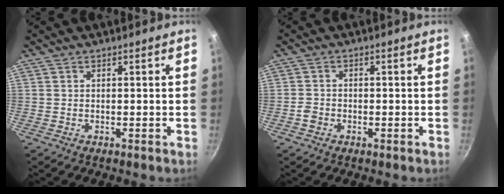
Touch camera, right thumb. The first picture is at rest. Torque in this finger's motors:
{"motor_torque": [0.21, -0.05, 0.42, 0.07, -0.02]}